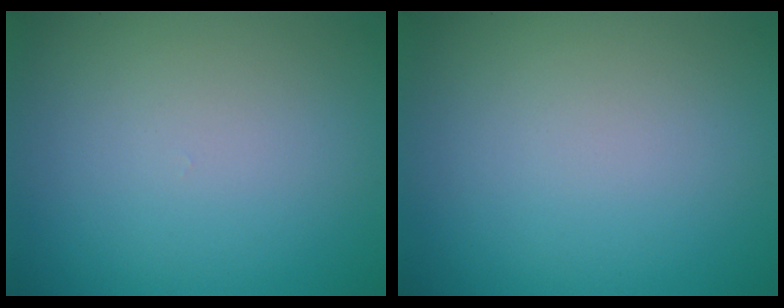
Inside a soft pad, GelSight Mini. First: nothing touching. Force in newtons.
{"total": 0.0}